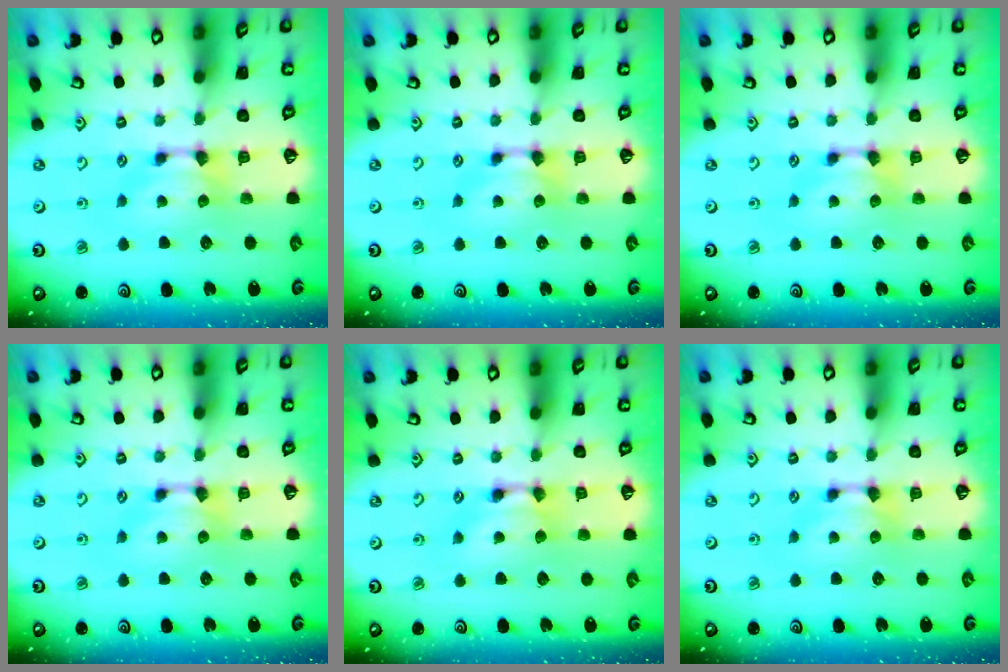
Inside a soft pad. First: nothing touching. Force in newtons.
{"total": 0.0}
{"total": 0.0}
{"total": 0.0}
{"total": 1.6, "press": 1.6, "slide": 0.1}
{"total": 0.0}